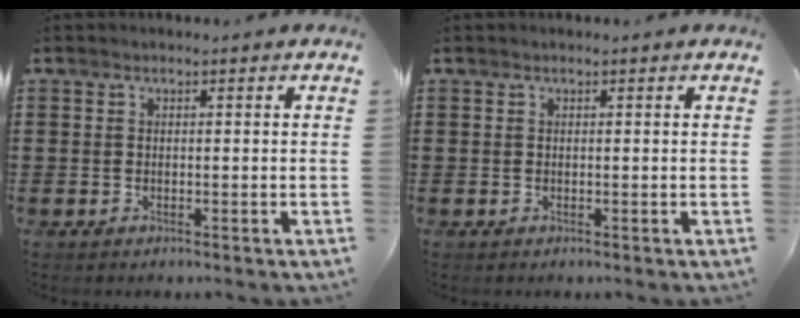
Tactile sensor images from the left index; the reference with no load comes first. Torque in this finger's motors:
{"motor_torque": [1.07, 1.06, 0.00, 0.00]}